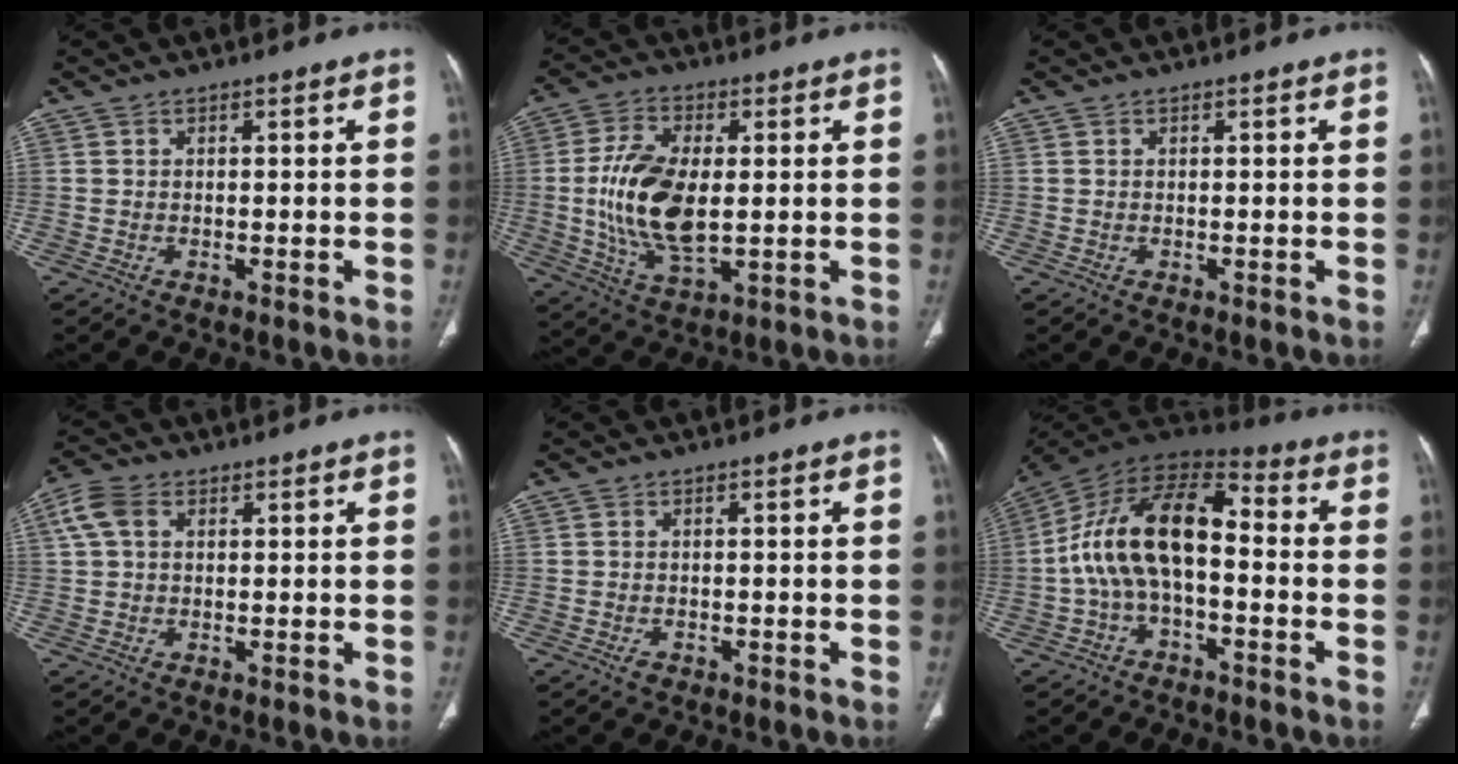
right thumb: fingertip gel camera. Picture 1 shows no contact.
{"total": 14.4, "force": [0.2, 7.1, 12.5], "torque": [-0.252, -0.010, 0.008]}
{"total": 0.0}
{"total": 5.1, "force": [1.6, 3.5, 3.4], "torque": [-0.078, 0.015, 0.030]}
{"total": 1.0, "force": [-0.6, 0.7, 0.4], "torque": [-0.008, 0.004, -0.009]}
{"total": 16.4, "force": [-1.4, 8.6, 13.8], "torque": [-0.246, 0.051, -0.036]}